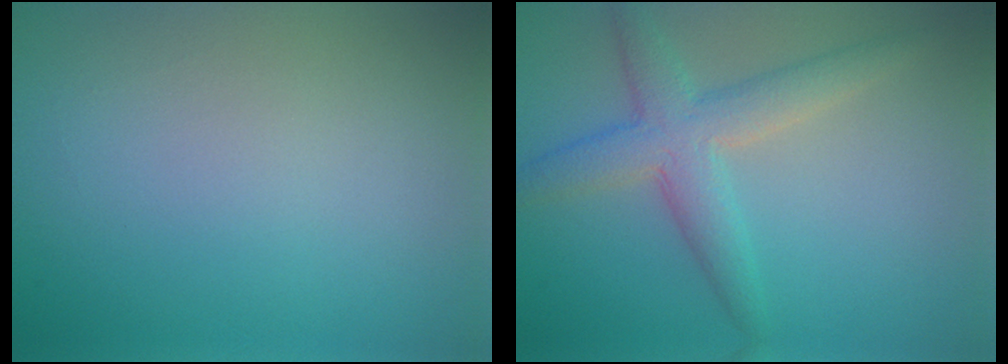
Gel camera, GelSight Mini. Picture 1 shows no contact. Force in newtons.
{"total": 4.3, "press": 4.3, "slide": 0.3}